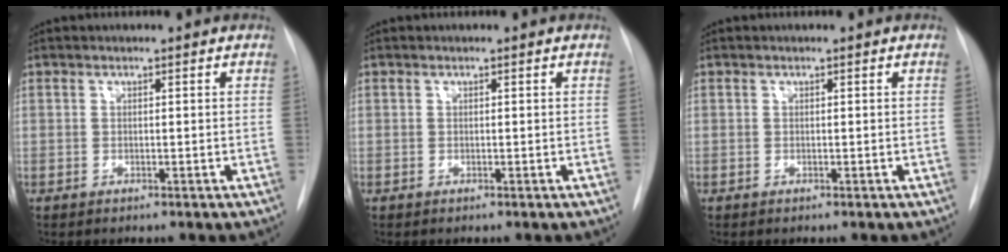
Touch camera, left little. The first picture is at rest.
{"total": 0.0}
{"total": 0.0}